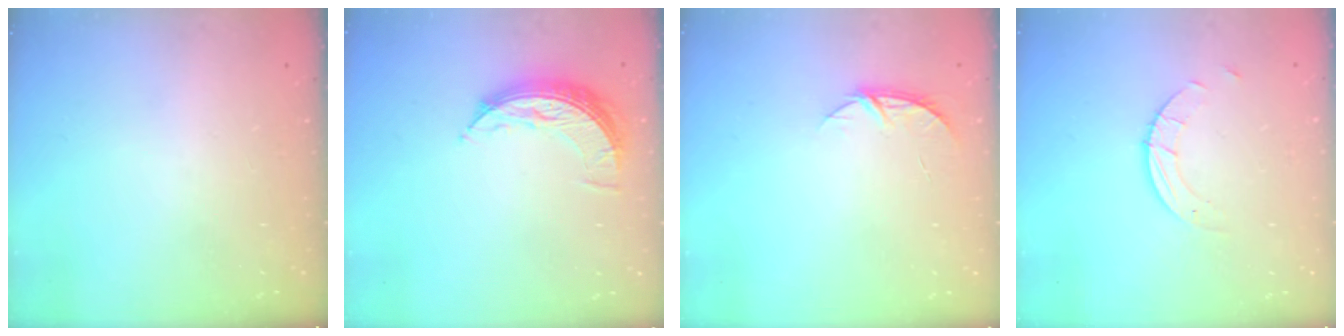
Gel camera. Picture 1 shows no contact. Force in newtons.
{"total": 7.8, "press": 7.8, "slide": 0.3}
{"total": 4.6, "press": 4.6, "slide": 0.5}
{"total": 3.1, "press": 3.1, "slide": 0.2}